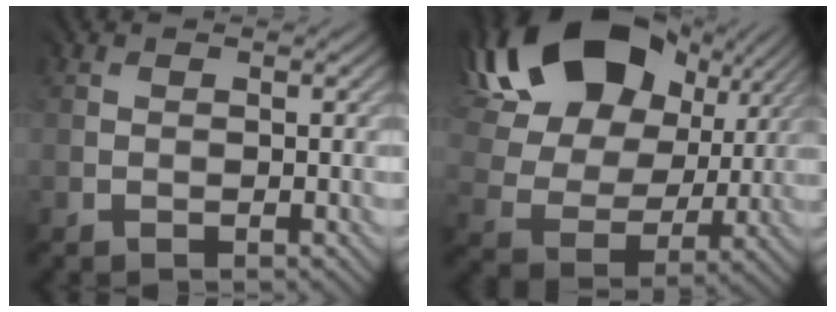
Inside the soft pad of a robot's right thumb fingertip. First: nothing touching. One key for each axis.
{"total": 17.5, "fx": 8.6, "fy": 11.2, "fz": 10.2, "tx": -0.227, "ty": 0.042, "tz": 0.150}